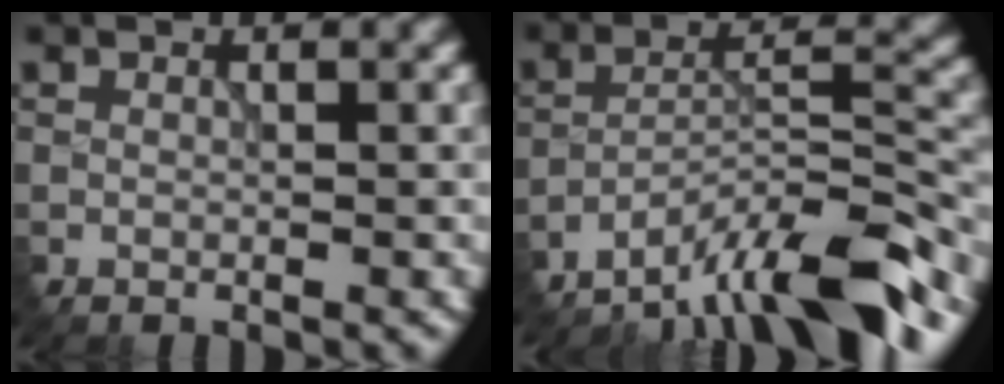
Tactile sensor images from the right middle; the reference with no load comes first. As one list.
[{"total": 9.6, "force": [-7.7, 1.1, 5.5], "torque": [-0.081, 0.015, -0.132]}]